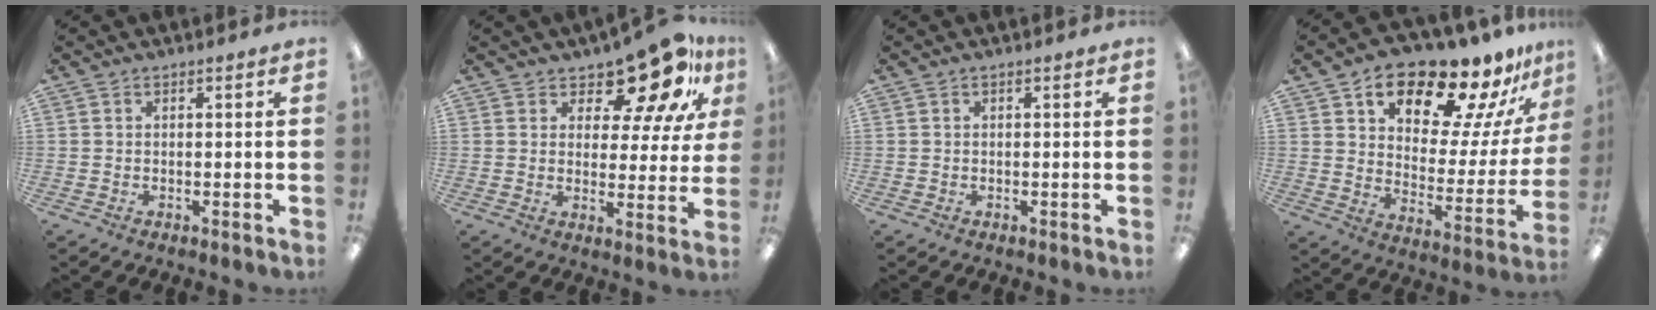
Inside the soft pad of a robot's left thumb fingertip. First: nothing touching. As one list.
[{"total": 14.4, "force": [11.0, 5.8, 7.1], "torque": [-0.109, -0.077, 0.193]}, {"total": 0.0}, {"total": 17.9, "force": [14.6, 5.9, 8.6], "torque": [-0.135, -0.118, 0.242]}]